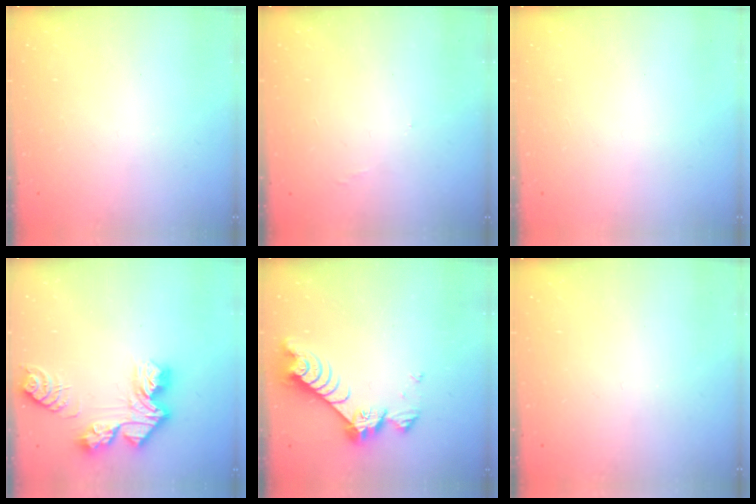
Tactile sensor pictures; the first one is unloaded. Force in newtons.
{"total": 3.7, "press": 3.7, "slide": 0.4}
{"total": 0.0}
{"total": 12.0, "press": 12.0, "slide": 1.1}
{"total": 7.4, "press": 7.3, "slide": 0.9}
{"total": 0.0}